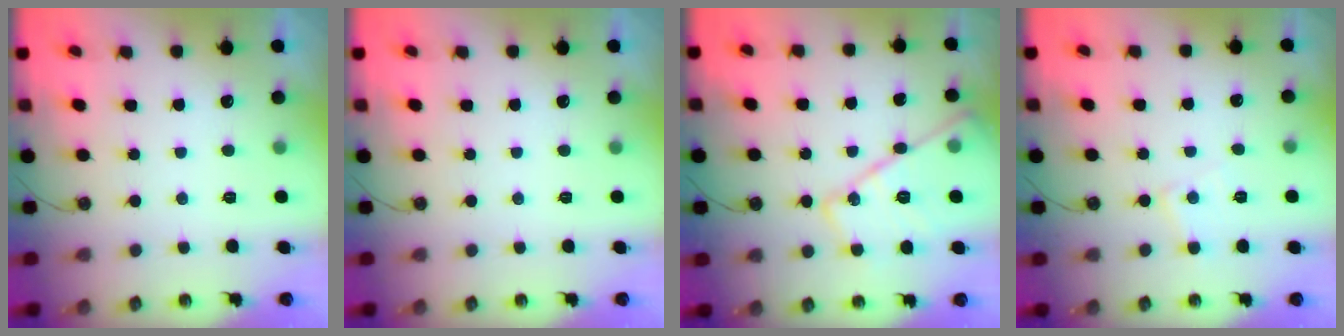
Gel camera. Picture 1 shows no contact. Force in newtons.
{"total": 0.0}
{"total": 17.2, "press": 17.2, "slide": 1.7}
{"total": 6.3, "press": 6.2, "slide": 0.8}